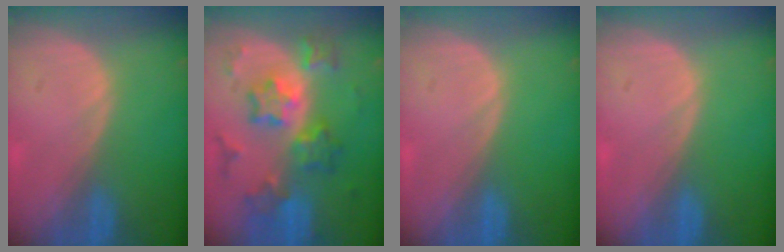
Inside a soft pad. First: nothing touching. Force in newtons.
{"total": 9.2, "press": 9.1, "slide": 0.8}
{"total": 0.0}
{"total": 0.0}